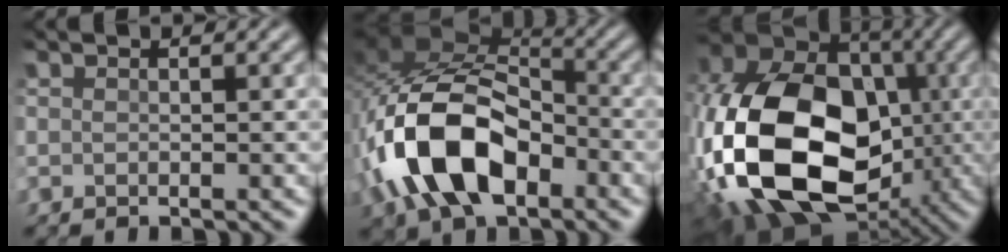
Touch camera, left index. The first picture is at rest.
{"total": 11.9, "force": [-4.0, 6.8, 8.9], "torque": [-0.190, 0.011, -0.078]}
{"total": 18.5, "force": [-3.8, 12.8, 12.8], "torque": [-0.277, -0.021, -0.069]}